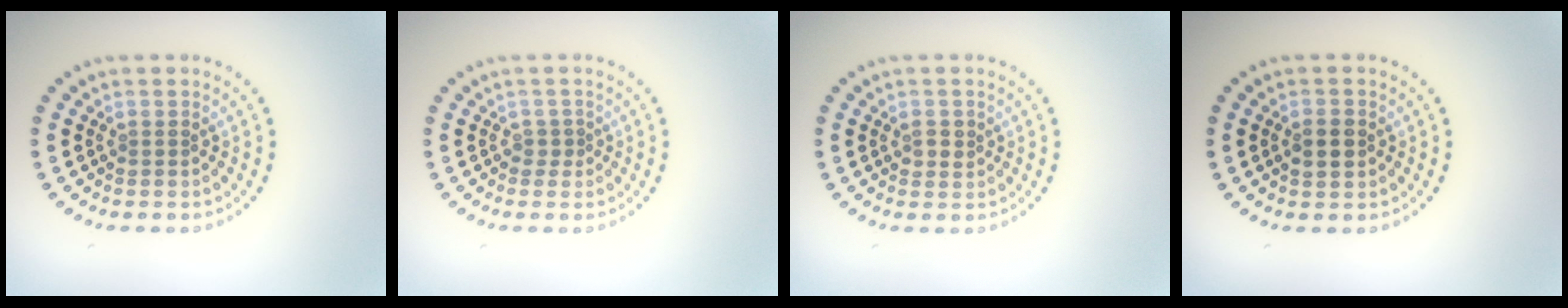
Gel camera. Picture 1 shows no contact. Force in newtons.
{"total": 0.7, "press": 0.4, "slide": 0.6}
{"total": 1.3, "press": 1.3, "slide": 0.2}
{"total": 1.9, "press": 1.9, "slide": 0.2}